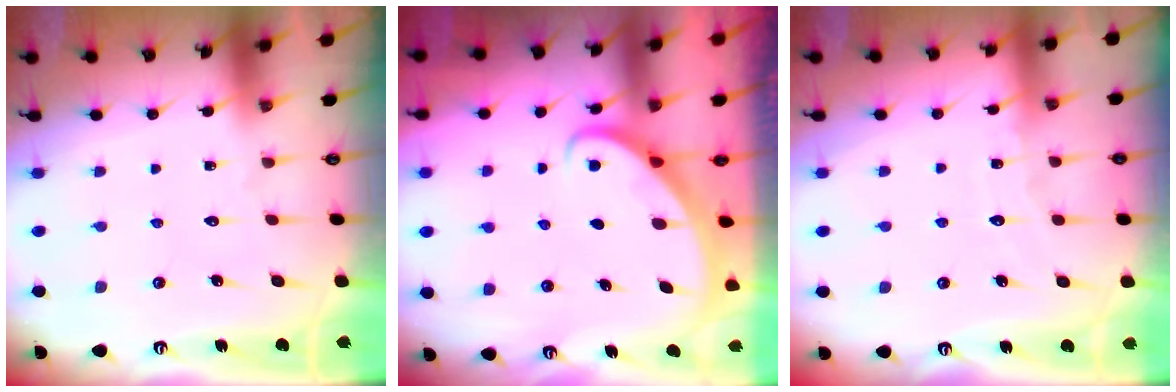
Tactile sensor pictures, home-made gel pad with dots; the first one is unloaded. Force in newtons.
{"total": 2.7, "press": 2.7, "slide": 0.2}
{"total": 4.4, "press": 4.3, "slide": 0.5}